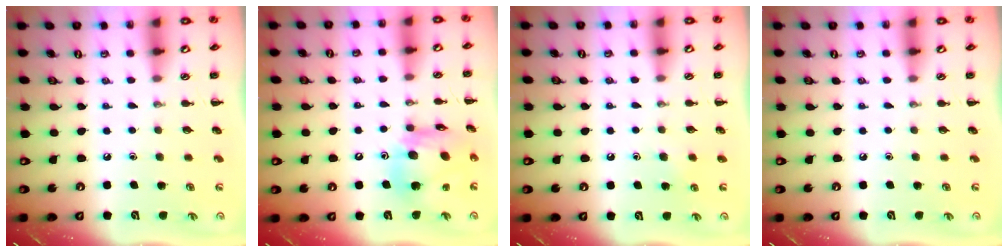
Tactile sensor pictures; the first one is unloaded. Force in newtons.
{"total": 15.3, "press": 15.0, "slide": 2.9}
{"total": 2.9, "press": 2.6, "slide": 1.3}
{"total": 0.0}